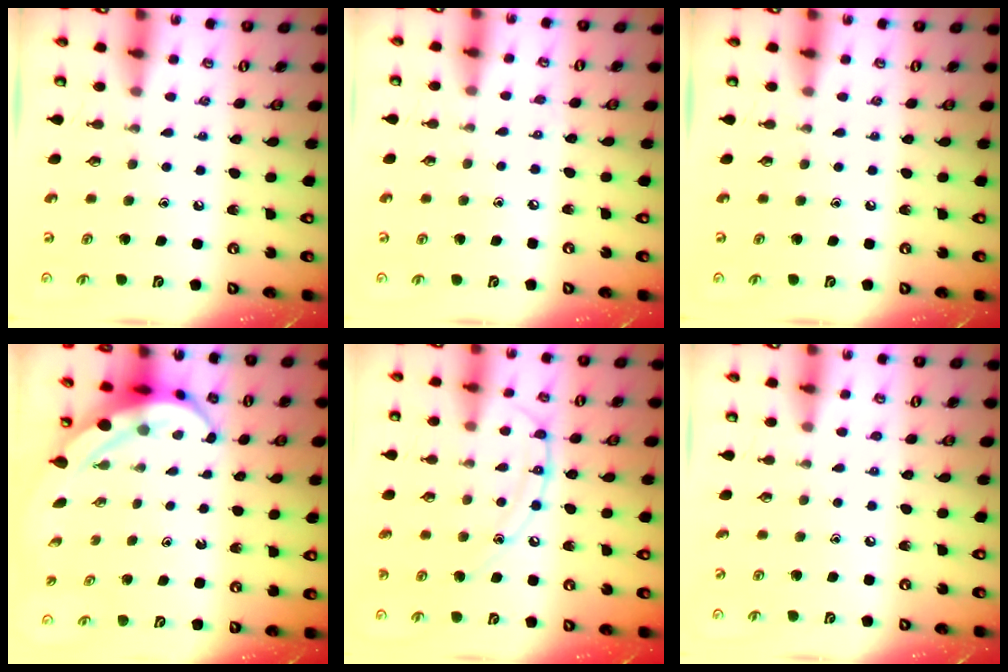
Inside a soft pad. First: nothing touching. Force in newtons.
{"total": 2.8, "press": 2.8, "slide": 0.3}
{"total": 0.0}
{"total": 4.3, "press": 4.1, "slide": 1.1}
{"total": 12.0, "press": 12.0, "slide": 0.9}
{"total": 3.4, "press": 3.2, "slide": 1.1}